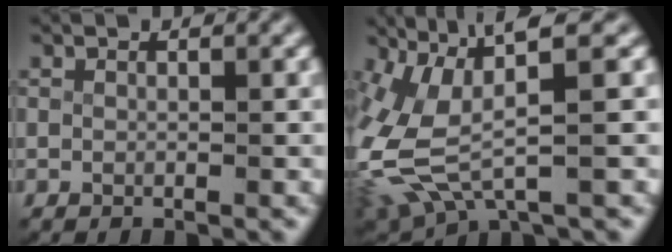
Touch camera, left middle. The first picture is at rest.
{"total": 8.0, "force": [0.8, 5.0, 6.2], "torque": [-0.151, -0.012, 0.023]}